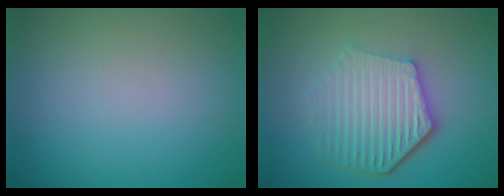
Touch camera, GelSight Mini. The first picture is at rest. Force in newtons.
{"total": 6.0, "press": 4.5, "slide": 4.0}